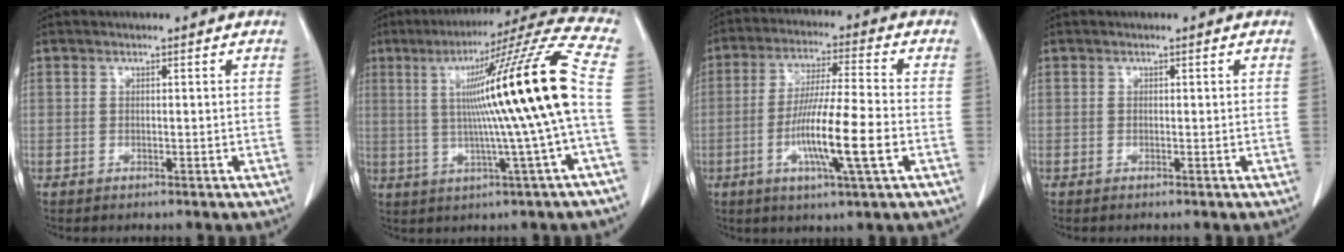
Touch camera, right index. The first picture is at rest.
{"total": 19.0, "force": [1.4, -2.3, 18.8], "torque": [-0.272, 0.019, 0.011]}
{"total": 12.2, "force": [-3.4, 0.0, 11.7], "torque": [-0.219, -0.013, -0.066]}
{"total": 0.0}